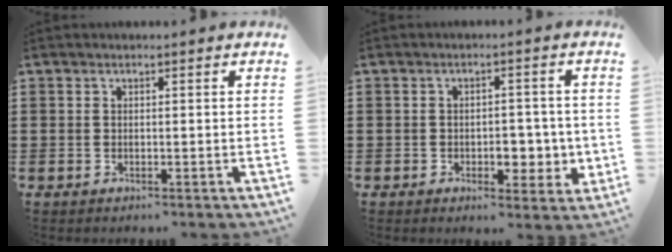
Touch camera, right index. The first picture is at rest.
{"total": 5.0, "force": [-1.1, 3.2, 3.7], "torque": [-0.044, -0.003, -0.025]}